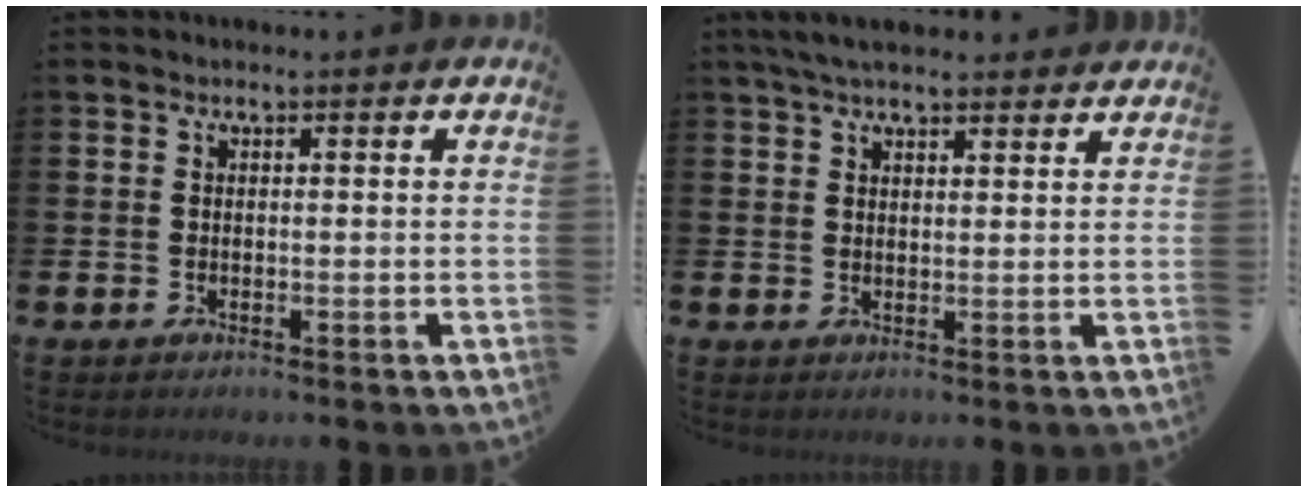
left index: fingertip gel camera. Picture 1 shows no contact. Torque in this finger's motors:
{"motor_torque": [0.80, -1.34, 0.71, 0.19]}